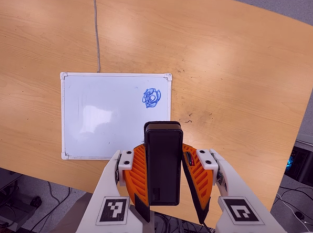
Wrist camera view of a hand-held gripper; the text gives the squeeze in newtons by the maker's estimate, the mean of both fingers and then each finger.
{"total": 4.6, "left": 3.6, "right": 5.5}